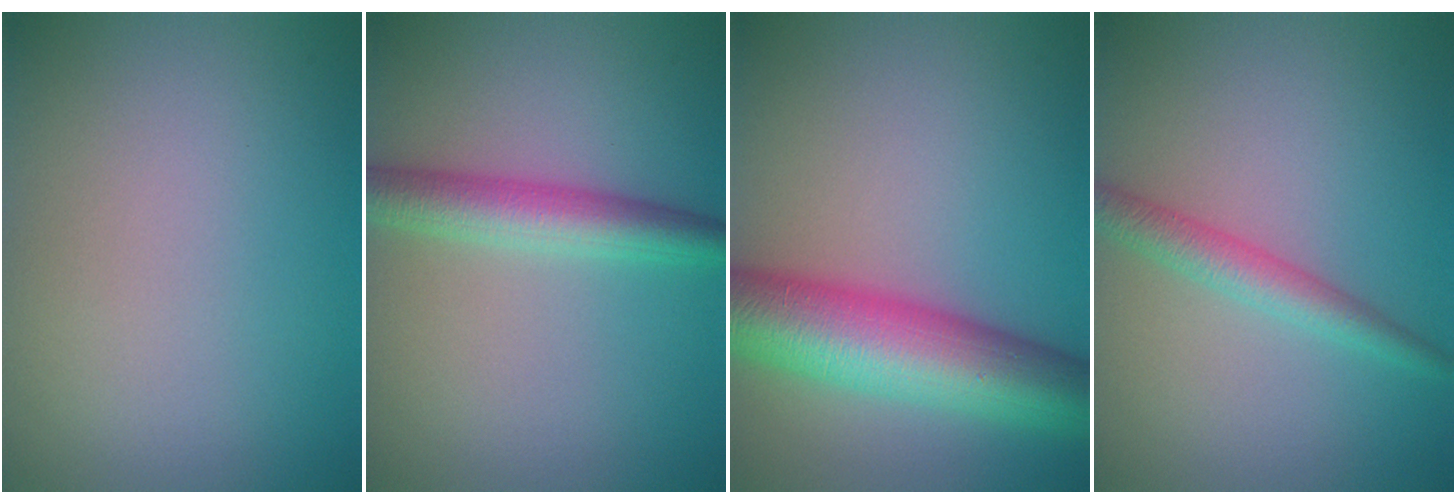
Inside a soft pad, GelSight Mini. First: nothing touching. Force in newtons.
{"total": 4.1, "press": 4.0, "slide": 0.1}
{"total": 11.0, "press": 11.0, "slide": 0.3}
{"total": 2.6, "press": 2.6, "slide": 0.2}